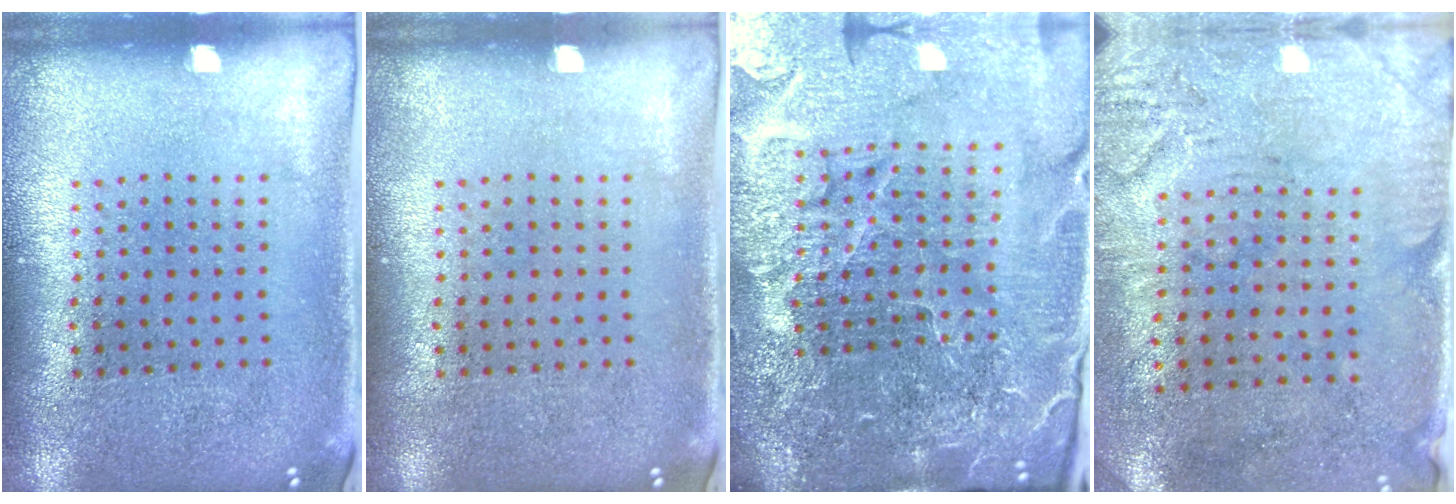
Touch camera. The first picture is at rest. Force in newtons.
{"total": 0.0}
{"total": 6.7, "press": 5.8, "slide": 3.2}
{"total": 3.2, "press": 2.6, "slide": 1.8}